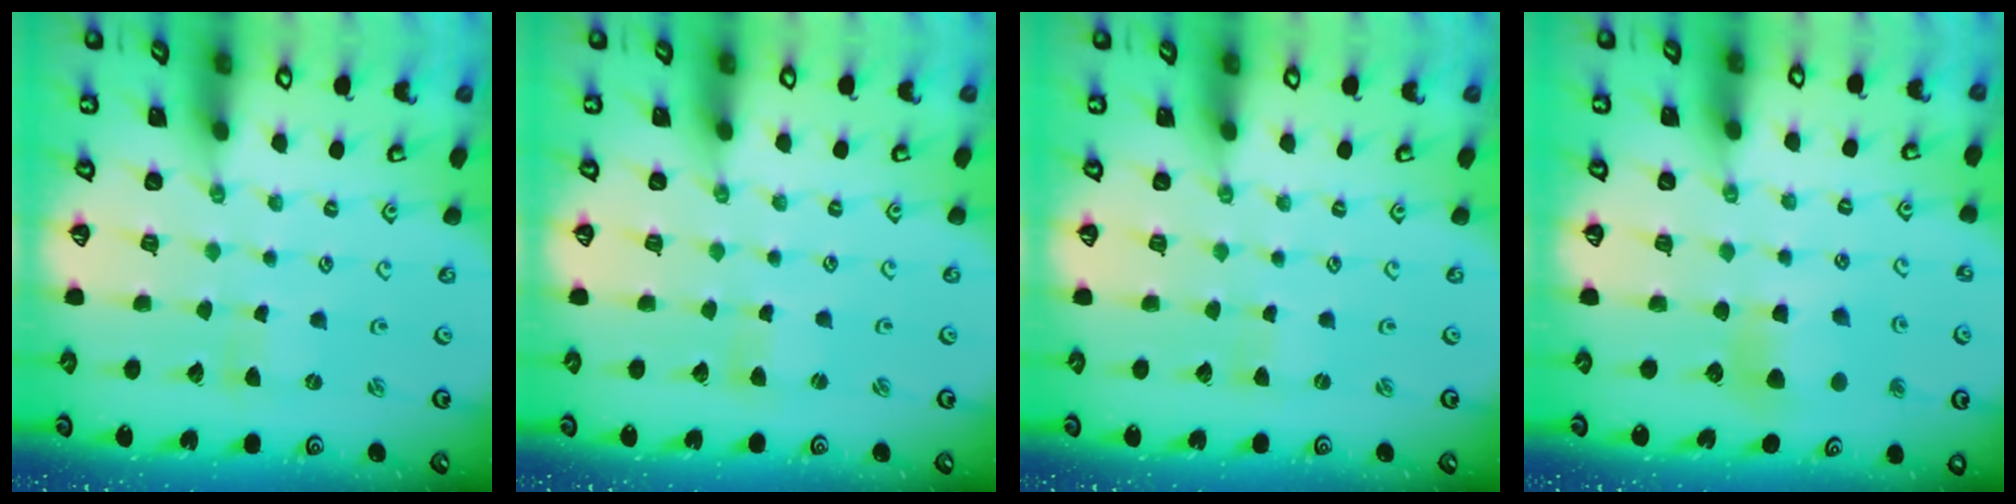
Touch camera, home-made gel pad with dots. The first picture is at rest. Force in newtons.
{"total": 0.7, "press": 0.7, "slide": 0.2}
{"total": 0.0}
{"total": 6.3, "press": 6.2, "slide": 0.6}